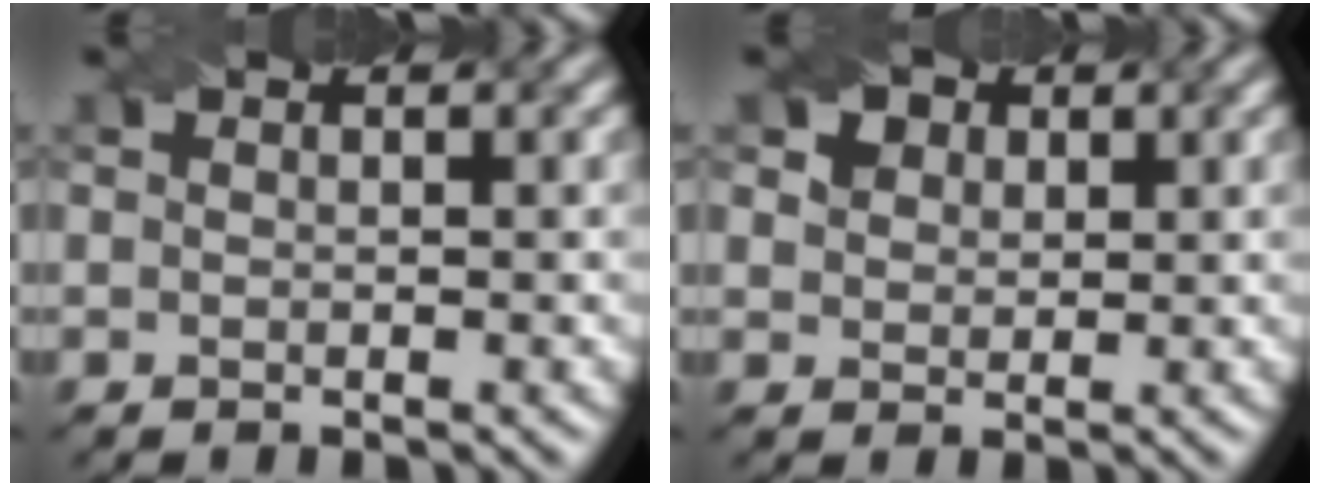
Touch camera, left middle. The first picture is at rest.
{"total": 4.4, "force": [2.6, 3.0, 1.9], "torque": [-0.052, 0.006, 0.037]}